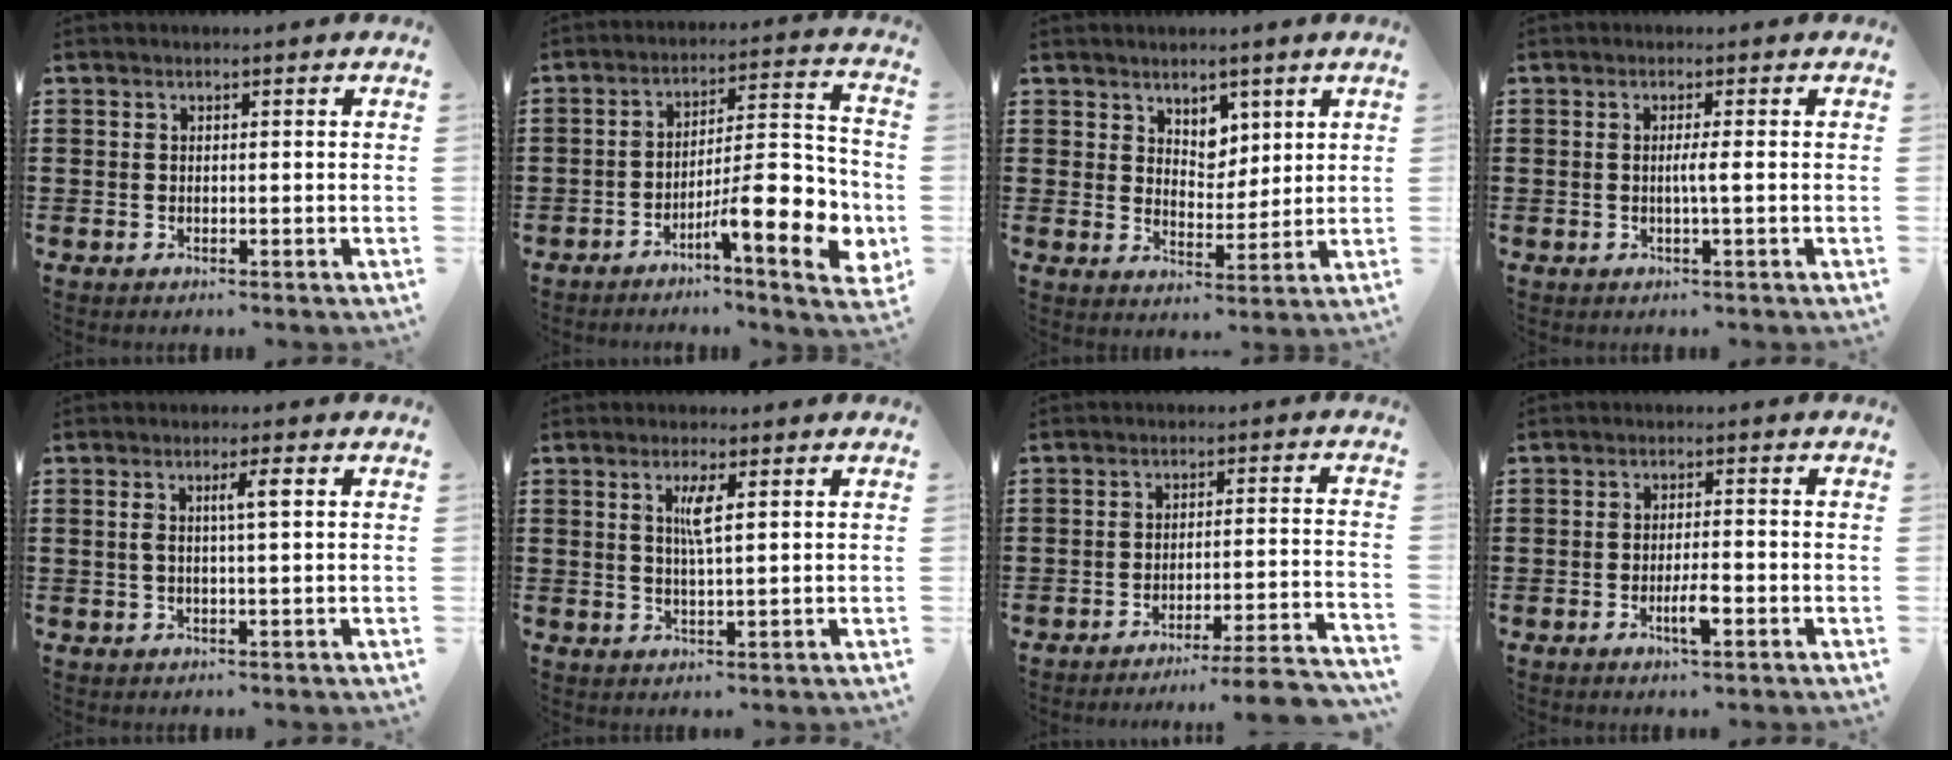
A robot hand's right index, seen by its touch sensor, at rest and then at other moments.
{"total": 12.1, "force": [-5.7, 2.9, 10.2], "torque": [-0.147, -0.007, -0.102]}
{"total": 4.4, "force": [3.3, 2.9, 0.6], "torque": [-0.020, -0.001, 0.059]}
{"total": 2.0, "force": [-0.2, -0.4, 1.9], "torque": [-0.035, -0.006, -0.007]}
{"total": 3.2, "force": [0.8, 0.4, 3.1], "torque": [-0.061, 0.004, 0.009]}
{"total": 3.2, "force": [1.2, 0.4, 2.9], "torque": [-0.062, 0.001, 0.018]}
{"total": 5.0, "force": [-4.5, -0.6, 2.2], "torque": [-0.036, -0.018, -0.088]}
{"total": 3.5, "force": [-1.5, 0.8, 3.0], "torque": [-0.058, 0.001, -0.029]}